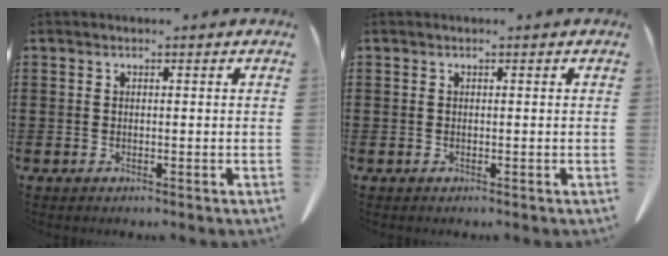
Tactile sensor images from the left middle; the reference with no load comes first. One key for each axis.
{"total": 0.0}